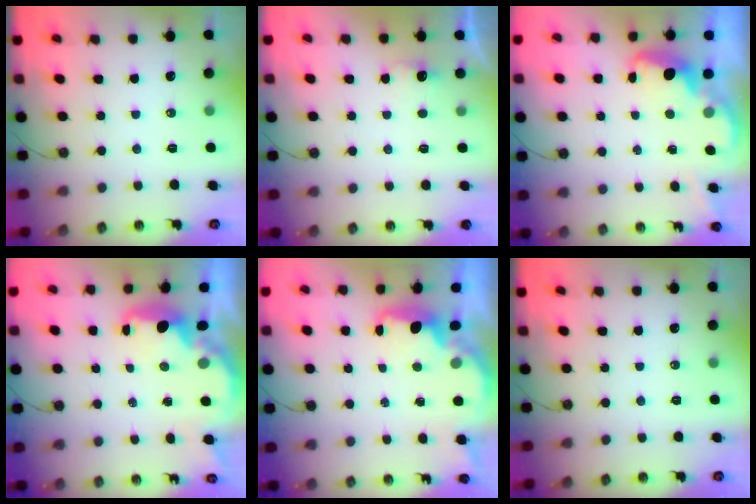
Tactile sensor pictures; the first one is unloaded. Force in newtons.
{"total": 2.6, "press": 2.4, "slide": 0.8}
{"total": 2.8, "press": 2.6, "slide": 0.8}
{"total": 3.6, "press": 3.6, "slide": 0.4}
{"total": 2.2, "press": 2.0, "slide": 0.8}
{"total": 0.0}